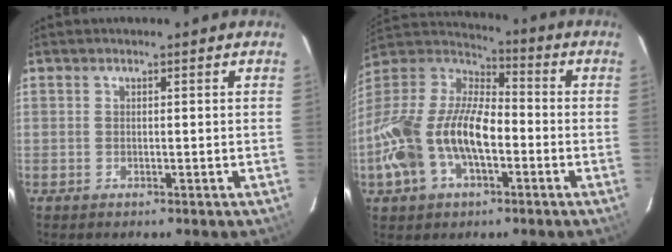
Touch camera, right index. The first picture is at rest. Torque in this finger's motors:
{"motor_torque": [1.23, -0.86, 1.05, 0.21]}